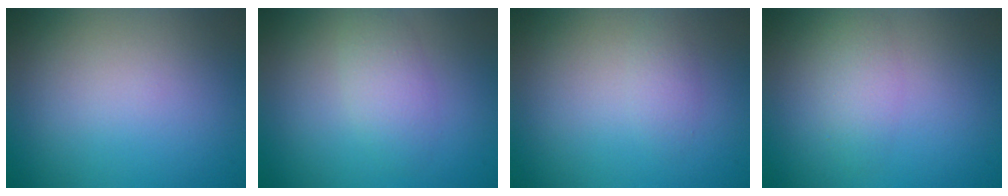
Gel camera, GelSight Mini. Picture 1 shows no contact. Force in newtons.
{"total": 2.3, "press": 2.3, "slide": 0.1}
{"total": 1.1, "press": 1.1, "slide": 0.0}
{"total": 2.1, "press": 2.1, "slide": 0.0}